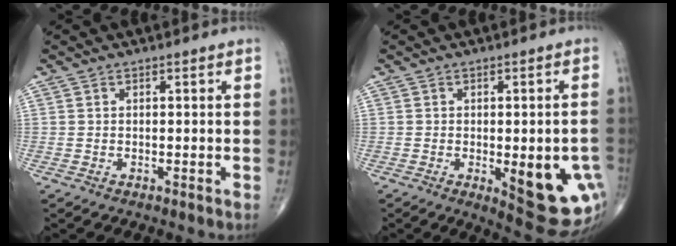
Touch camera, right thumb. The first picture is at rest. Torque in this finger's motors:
{"motor_torque": [1.51, 1.35, 0.60, -0.72, 0.23]}